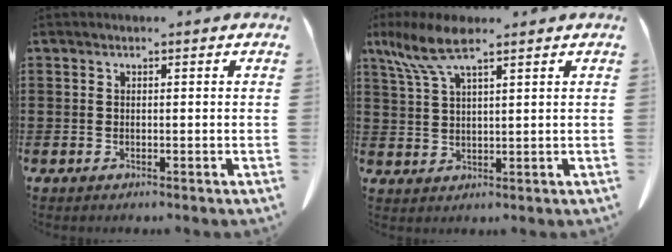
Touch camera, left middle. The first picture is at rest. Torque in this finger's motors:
{"motor_torque": [1.40, -0.20, 0.39, 0.17]}